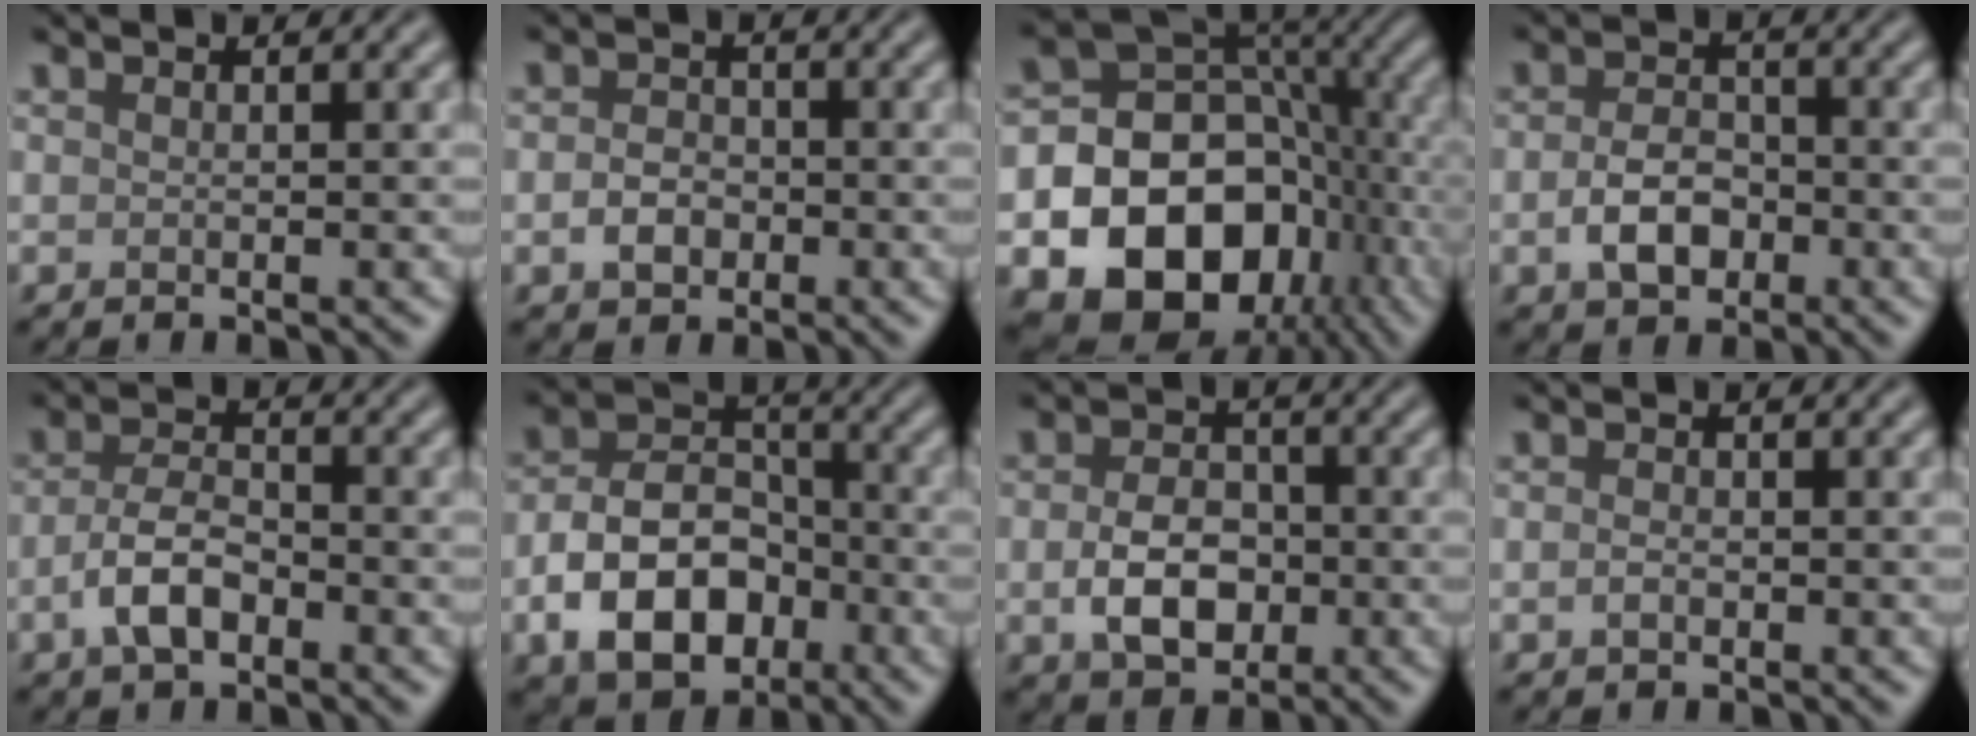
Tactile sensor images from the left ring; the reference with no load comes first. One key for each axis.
{"total": 2.5, "fx": -0.8, "fy": 1.9, "fz": 1.4, "tx": -0.023, "ty": 0.002, "tz": -0.021}
{"total": 17.8, "fx": -6.1, "fy": 13.8, "fz": 9.4, "tx": -0.141, "ty": -0.019, "tz": -0.115}
{"total": 3.9, "fx": -1.2, "fy": 2.6, "fz": 2.7, "tx": -0.052, "ty": 0.002, "tz": -0.027}
{"total": 4.1, "fx": -1.8, "fy": 2.0, "fz": 3.1, "tx": -0.060, "ty": 0.005, "tz": -0.041}
{"total": 8.4, "fx": -3.3, "fy": 5.6, "fz": 5.3, "tx": -0.090, "ty": 0.003, "tz": -0.065}
{"total": 5.1, "fx": -1.0, "fy": 3.5, "fz": 3.5, "tx": -0.067, "ty": -0.003, "tz": -0.022}
{"total": 1.0, "fx": -0.3, "fy": 0.7, "fz": 0.7, "tx": -0.016, "ty": 0.000, "tz": -0.009}